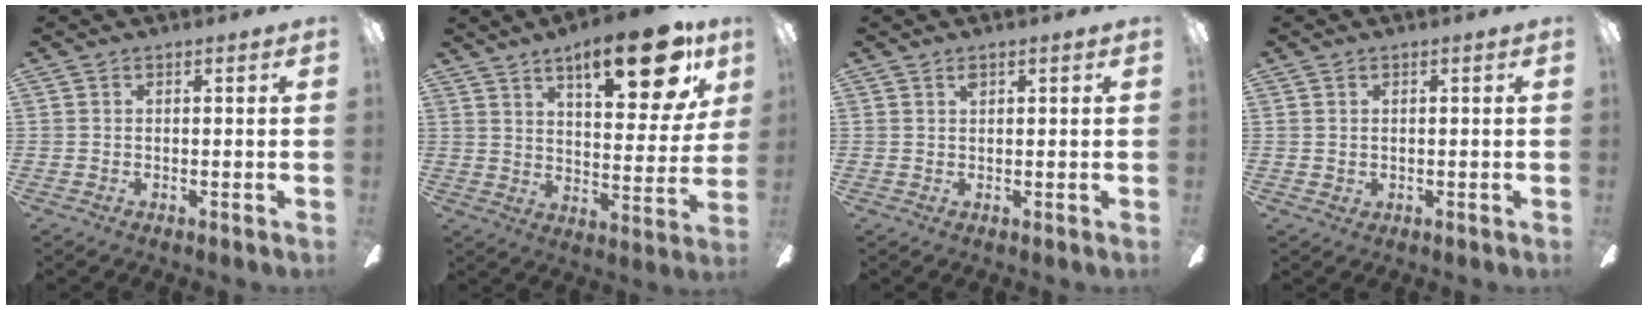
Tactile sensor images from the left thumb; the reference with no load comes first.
{"total": 19.7, "force": [11.6, 6.9, 14.4], "torque": [-0.197, -0.056, 0.177]}
{"total": 1.4, "force": [0.9, 0.5, 0.9], "torque": [-0.019, 0.003, 0.016]}
{"total": 0.9, "force": [0.5, 0.6, 0.3], "torque": [-0.007, 0.003, 0.010]}